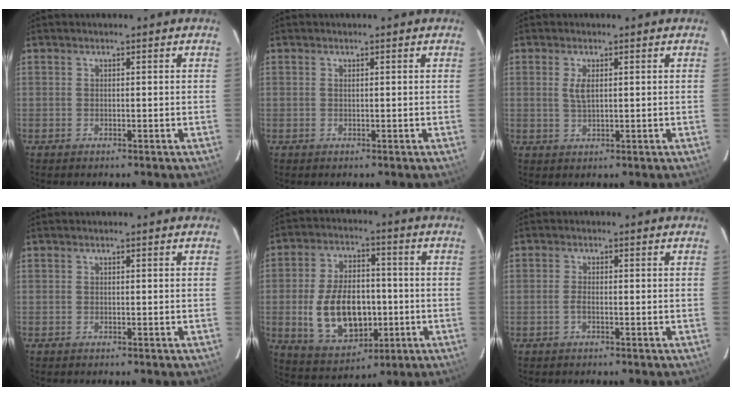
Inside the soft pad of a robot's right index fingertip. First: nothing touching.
{"total": 0.0}
{"total": 2.5, "force": [0.6, 0.9, 2.2], "torque": [-0.045, -0.001, 0.011]}
{"total": 0.0}
{"total": 15.4, "force": [-2.5, 9.6, 11.8], "torque": [-0.240, 0.004, -0.020]}
{"total": 1.3, "force": [-0.5, 0.4, 1.1], "torque": [-0.026, 0.001, -0.010]}